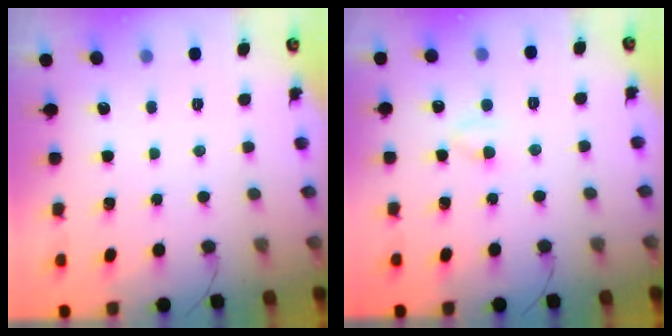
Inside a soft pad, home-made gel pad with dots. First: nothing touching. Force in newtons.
{"total": 2.8, "press": 2.6, "slide": 1.2}